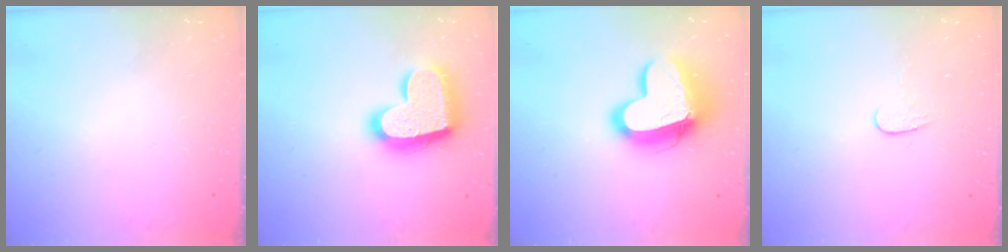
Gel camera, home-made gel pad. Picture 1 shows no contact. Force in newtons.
{"total": 20.3, "press": 20.3, "slide": 1.4}
{"total": 16.8, "press": 16.7, "slide": 1.8}
{"total": 5.8, "press": 5.8, "slide": 0.3}